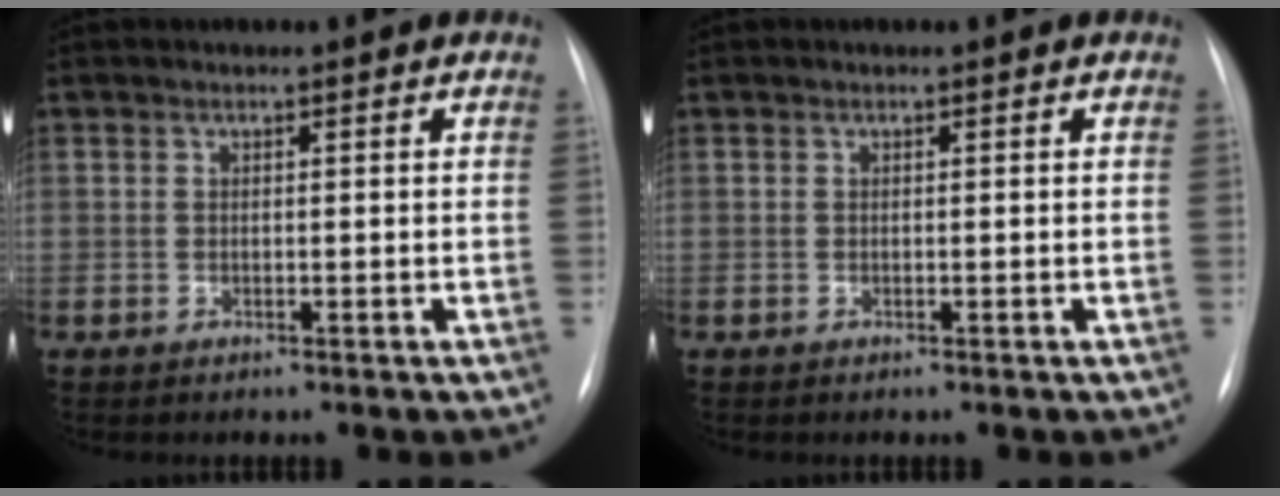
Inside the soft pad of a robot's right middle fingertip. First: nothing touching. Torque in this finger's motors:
{"motor_torque": [0.00, 0.00, 0.00, 0.00]}